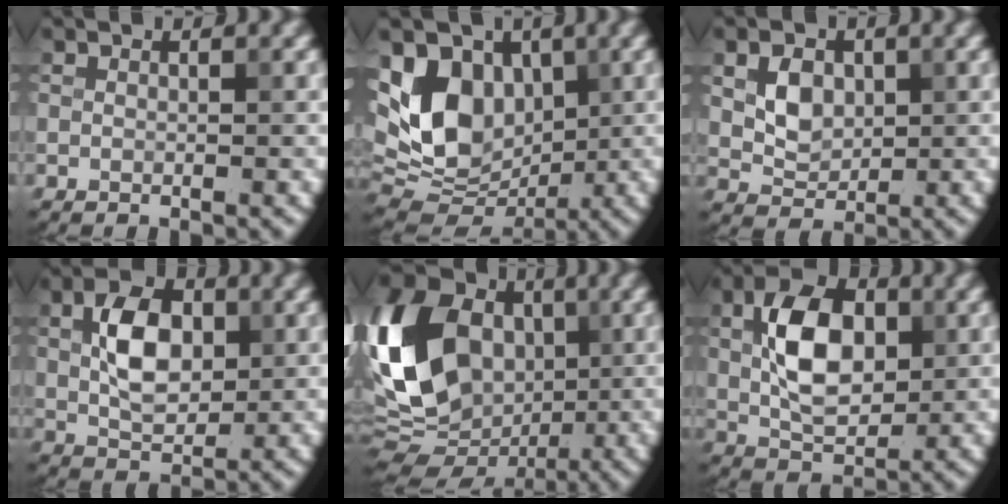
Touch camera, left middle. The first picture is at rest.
{"total": 9.7, "force": [1.3, 7.0, 6.5], "torque": [-0.121, -0.002, 0.020]}
{"total": 3.1, "force": [0.6, 2.3, 2.0], "torque": [-0.036, -0.001, 0.012]}
{"total": 5.6, "force": [0.8, 3.4, 4.3], "torque": [-0.078, 0.005, 0.011]}
{"total": 14.9, "force": [0.5, 11.5, 9.5], "torque": [-0.208, 0.006, 0.005]}
{"total": 7.3, "force": [0.9, 4.3, 5.9], "torque": [-0.104, 0.007, 0.013]}